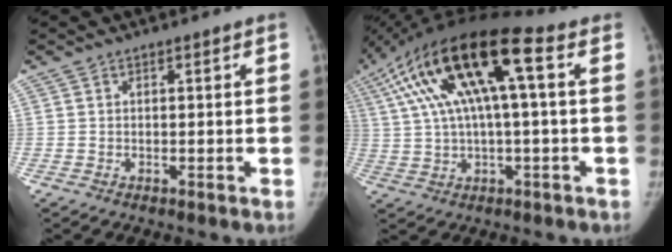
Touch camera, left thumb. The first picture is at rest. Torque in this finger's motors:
{"motor_torque": [2.58, 2.43, 2.58, -0.19, 0.84]}